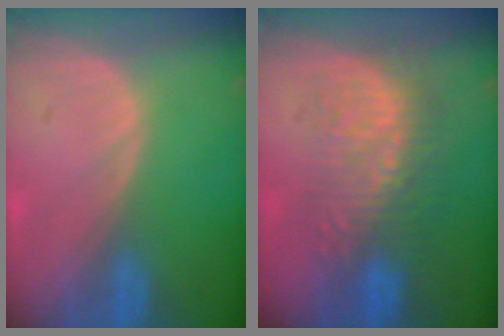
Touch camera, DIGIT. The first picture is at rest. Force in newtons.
{"total": 8.8, "press": 8.5, "slide": 2.5}